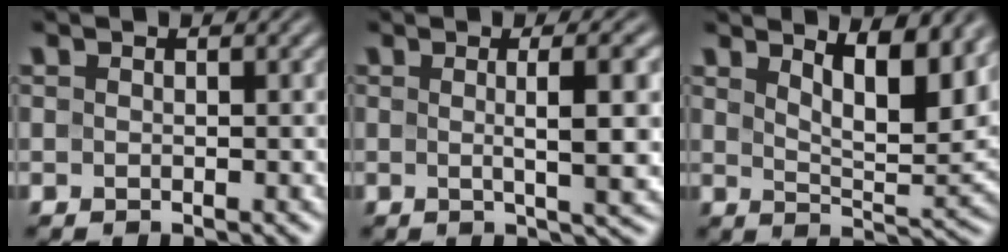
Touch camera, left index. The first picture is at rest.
{"total": 5.7, "force": [0.5, 1.3, 5.6], "torque": [-0.071, 0.004, 0.006]}
{"total": 7.2, "force": [4.2, 2.2, 5.5], "torque": [-0.079, -0.002, 0.069]}